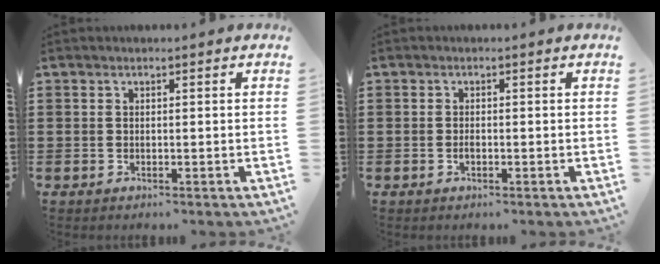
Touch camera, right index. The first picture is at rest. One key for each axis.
{"total": 0.8, "fx": -0.3, "fy": 0.3, "fz": 0.7, "tx": -0.015, "ty": -0.006, "tz": -0.003}